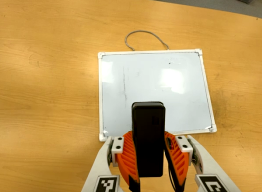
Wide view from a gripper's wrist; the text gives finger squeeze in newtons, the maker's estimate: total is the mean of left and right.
{"total": 6.3, "left": 5.5, "right": 7.1}